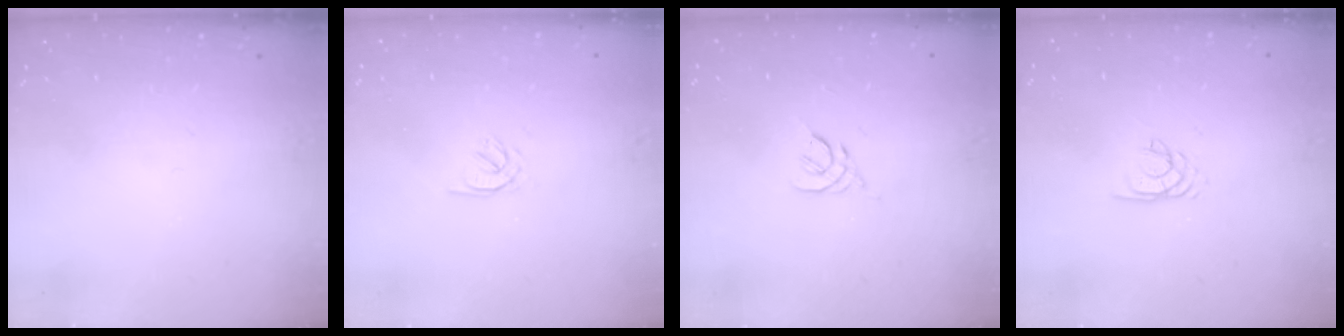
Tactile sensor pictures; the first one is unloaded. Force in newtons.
{"total": 2.0, "press": 1.9, "slide": 0.5}
{"total": 2.2, "press": 2.1, "slide": 0.6}
{"total": 1.9, "press": 1.8, "slide": 0.3}